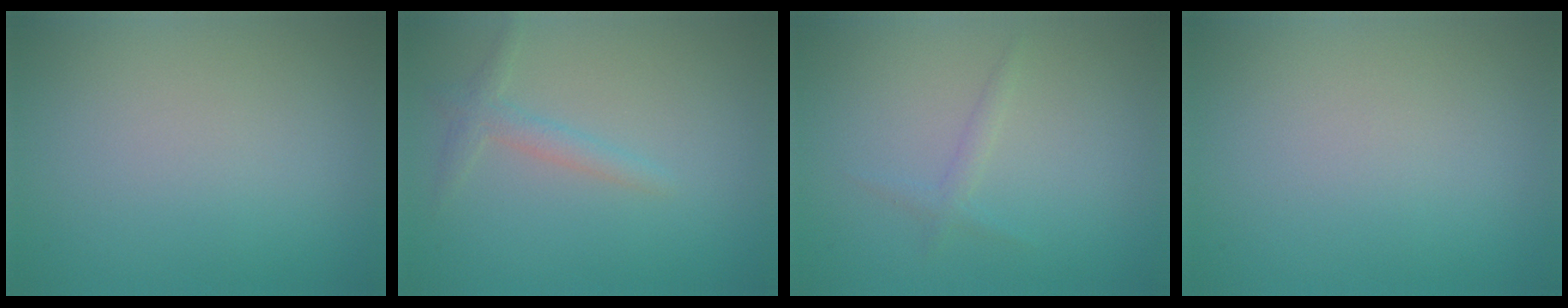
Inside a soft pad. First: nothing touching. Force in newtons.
{"total": 1.7, "press": 1.7, "slide": 0.1}
{"total": 1.0, "press": 1.0, "slide": 0.1}
{"total": 0.0}